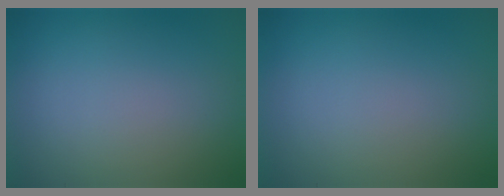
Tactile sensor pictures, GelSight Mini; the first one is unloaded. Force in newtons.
{"total": 0.0}